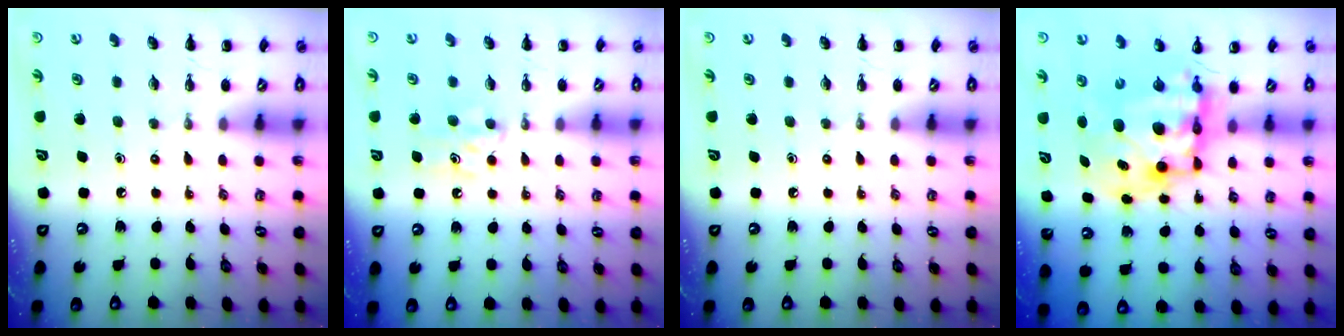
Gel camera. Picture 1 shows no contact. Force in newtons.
{"total": 5.1, "press": 4.9, "slide": 1.5}
{"total": 0.0}
{"total": 12.5, "press": 12.0, "slide": 3.2}